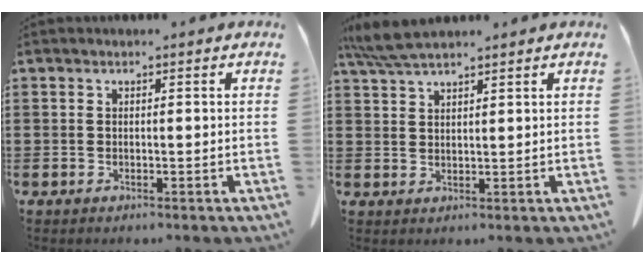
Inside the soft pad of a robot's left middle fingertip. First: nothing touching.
{"total": 4.8, "force": [4.0, 0.6, 2.6], "torque": [-0.062, -0.006, 0.076]}